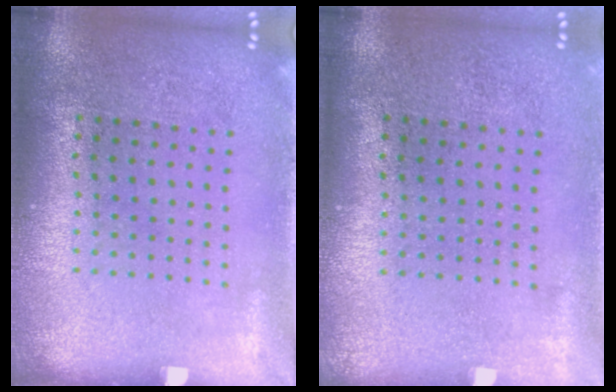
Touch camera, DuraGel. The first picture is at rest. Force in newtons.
{"total": 0.0}